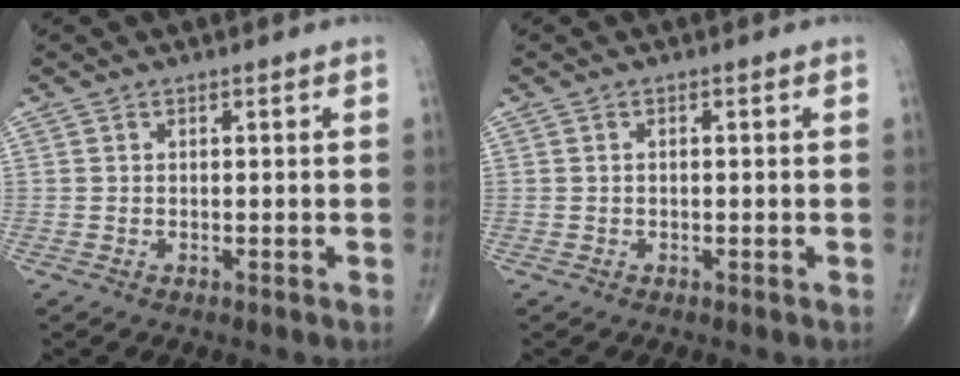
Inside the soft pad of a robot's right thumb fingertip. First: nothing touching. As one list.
[{"total": 0.0}]